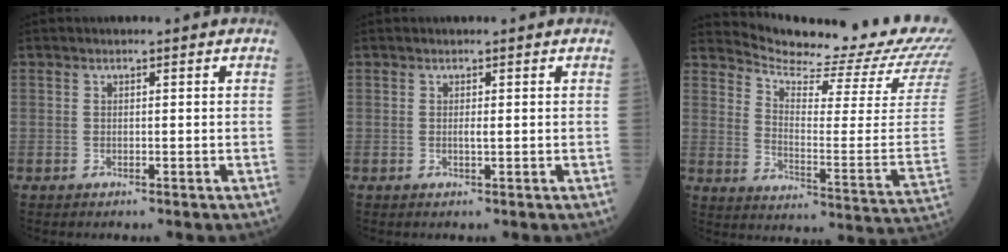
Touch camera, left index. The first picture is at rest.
{"total": 0.5, "force": [-0.3, -0.1, 0.5], "torque": [-0.012, -0.006, -0.005]}
{"total": 20.4, "force": [19.6, -0.1, 5.8], "torque": [-0.109, -0.122, 0.249]}